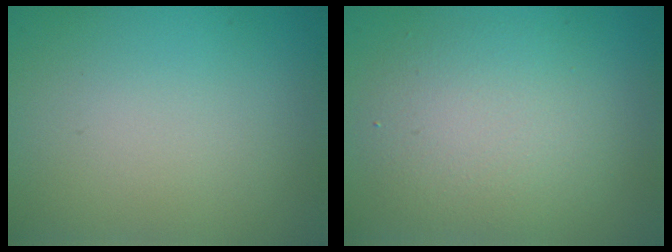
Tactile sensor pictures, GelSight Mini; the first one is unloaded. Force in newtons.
{"total": 4.3, "press": 4.3, "slide": 0.2}